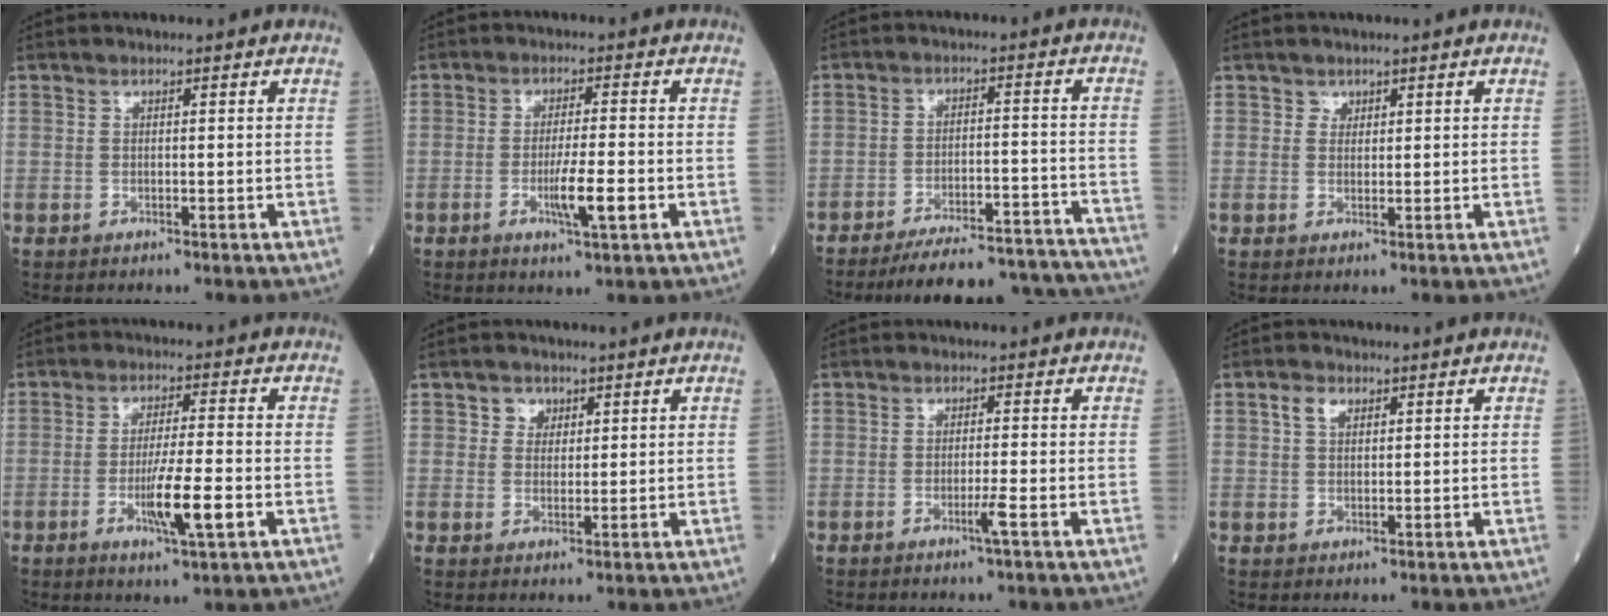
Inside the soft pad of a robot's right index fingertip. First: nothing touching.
{"total": 5.7, "force": [-1.8, 0.2, 5.4], "torque": [-0.095, -0.008, -0.031]}
{"total": 21.0, "force": [-20.0, 2.4, 5.8], "torque": [-0.051, 0.009, -0.261]}
{"total": 1.0, "force": [0.7, 0.8, 0.1], "torque": [0.007, -0.004, 0.008]}
{"total": 7.7, "force": [-2.5, 0.2, 7.3], "torque": [-0.130, -0.012, -0.043]}
{"total": 2.6, "force": [1.3, 2.1, 0.7], "torque": [-0.010, 0.003, 0.019]}
{"total": 1.9, "force": [-0.9, -0.6, 1.6], "torque": [-0.031, -0.004, -0.019]}
{"total": 2.6, "force": [1.3, 1.6, 1.6], "torque": [-0.034, 0.007, 0.026]}